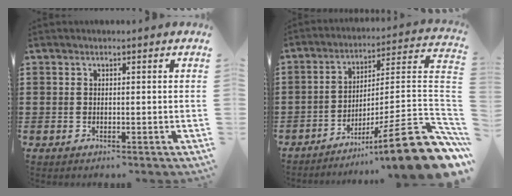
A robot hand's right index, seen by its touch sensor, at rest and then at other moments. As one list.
[{"total": 14.3, "force": [-8.0, 0.8, 11.8], "torque": [-0.165, 0.007, -0.138]}]